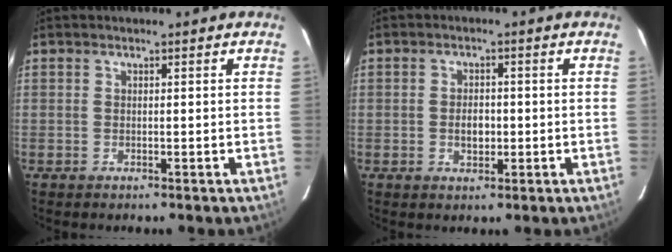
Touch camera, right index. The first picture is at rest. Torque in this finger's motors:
{"motor_torque": [0.14, -0.05, 0.10, 0.04]}